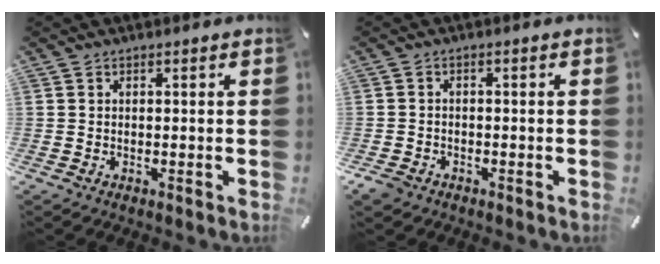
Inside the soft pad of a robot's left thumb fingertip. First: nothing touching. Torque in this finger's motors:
{"motor_torque": [0.01, 0.38, 0.07, 0.06, 0.10]}